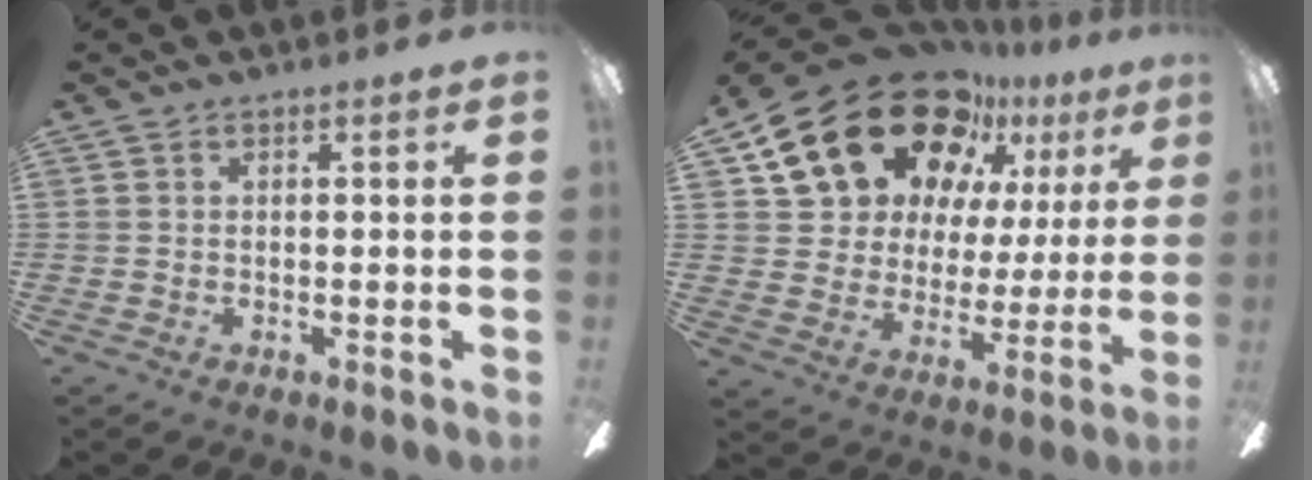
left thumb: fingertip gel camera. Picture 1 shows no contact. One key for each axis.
{"total": 24.5, "fx": 15.9, "fy": 15.0, "fz": 11.0, "tx": -0.193, "ty": -0.091, "tz": 0.306}